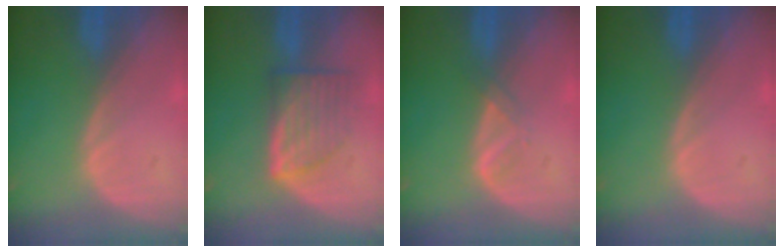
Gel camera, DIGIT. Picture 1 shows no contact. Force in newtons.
{"total": 6.6, "press": 6.1, "slide": 2.5}
{"total": 1.8, "press": 1.7, "slide": 0.3}
{"total": 0.0}